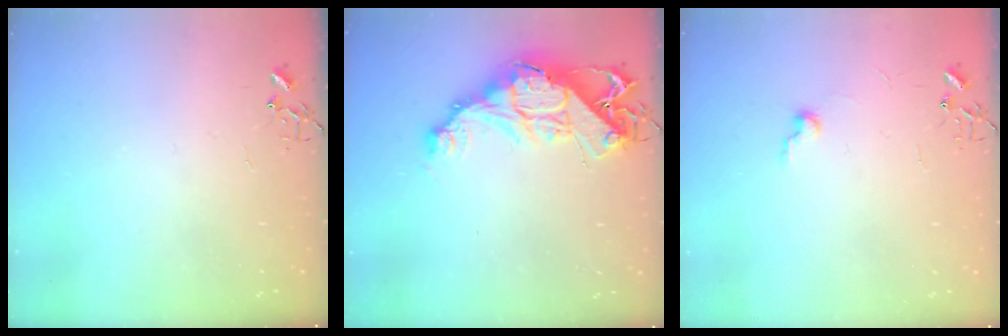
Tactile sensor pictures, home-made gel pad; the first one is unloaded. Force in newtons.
{"total": 17.0, "press": 17.0, "slide": 1.2}
{"total": 6.8, "press": 6.8, "slide": 0.8}